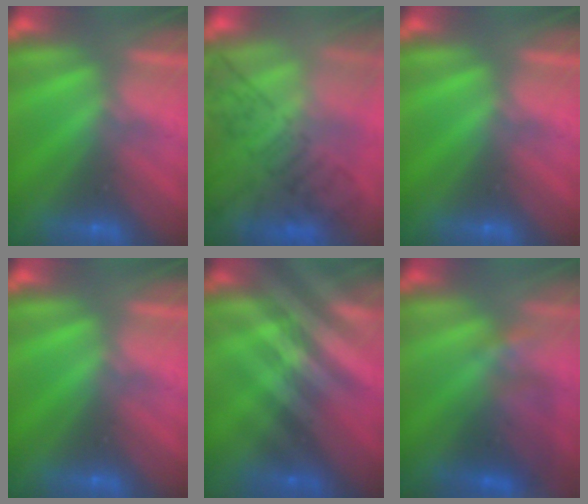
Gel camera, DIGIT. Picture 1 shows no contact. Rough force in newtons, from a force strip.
{"total": 7.3}
{"total": 0.0}
{"total": 0.0}
{"total": 2.4}
{"total": 3.7}